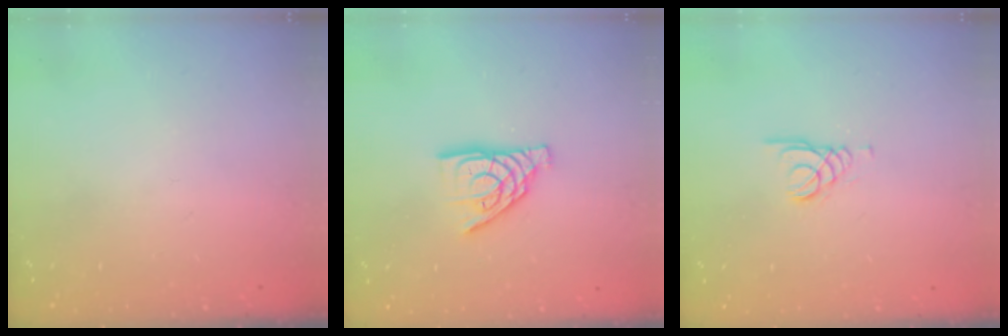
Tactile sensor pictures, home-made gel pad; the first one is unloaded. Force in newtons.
{"total": 10.8, "press": 10.8, "slide": 0.8}
{"total": 1.3, "press": 1.3, "slide": 0.1}